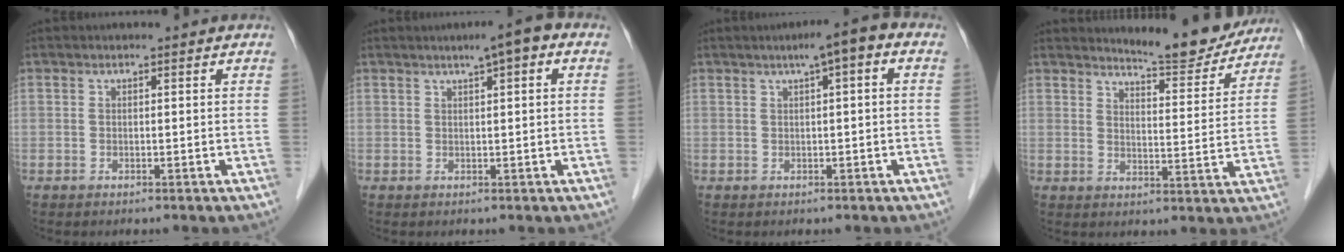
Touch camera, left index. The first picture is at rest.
{"total": 4.2, "force": [2.0, 0.6, 3.7], "torque": [-0.052, 0.017, 0.025]}
{"total": 4.6, "force": [1.7, 0.6, 4.3], "torque": [-0.060, 0.020, 0.018]}
{"total": 9.5, "force": [9.2, 1.2, 1.8], "torque": [-0.025, -0.016, 0.118]}